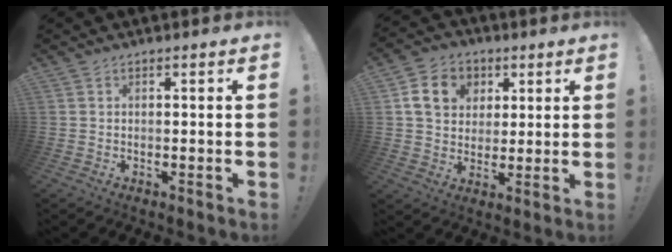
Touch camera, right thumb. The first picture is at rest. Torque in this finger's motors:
{"motor_torque": [1.44, 1.42, 0.77, 0.02, 0.01]}